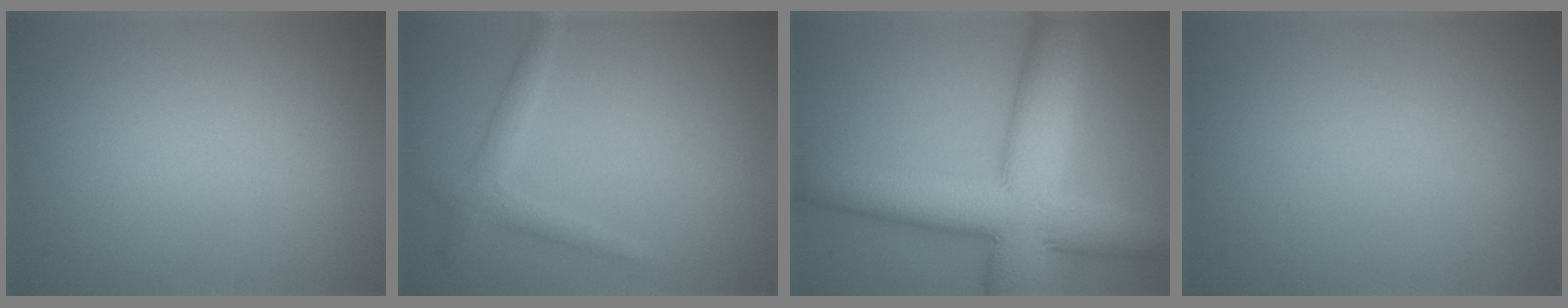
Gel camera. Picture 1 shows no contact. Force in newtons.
{"total": 2.0, "press": 2.0, "slide": 0.1}
{"total": 10.5, "press": 10.5, "slide": 0.0}
{"total": 0.0}